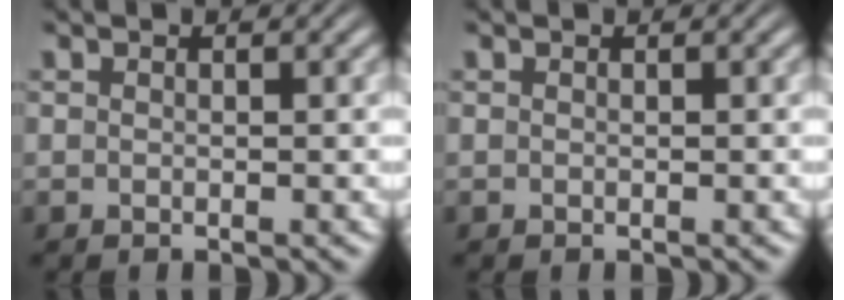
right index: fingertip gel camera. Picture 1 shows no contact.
{"total": 0.0}